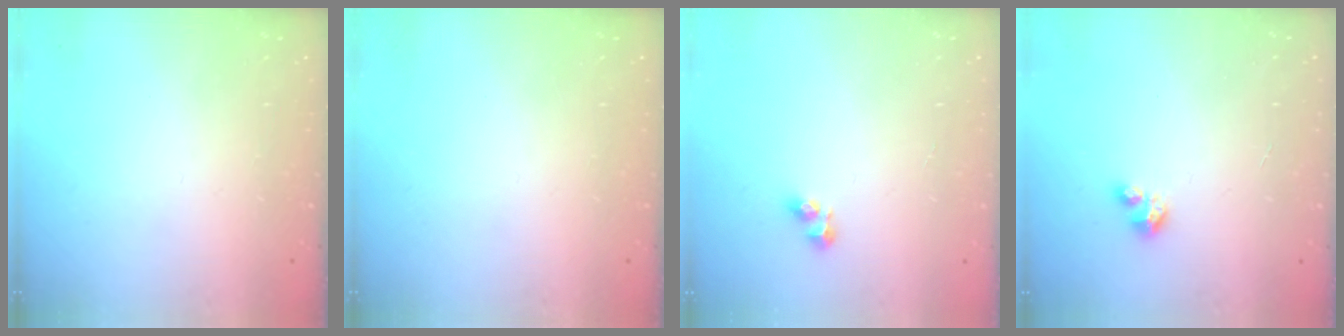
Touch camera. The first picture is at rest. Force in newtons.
{"total": 0.0}
{"total": 4.8, "press": 4.7, "slide": 0.7}
{"total": 1.9, "press": 1.9, "slide": 0.3}